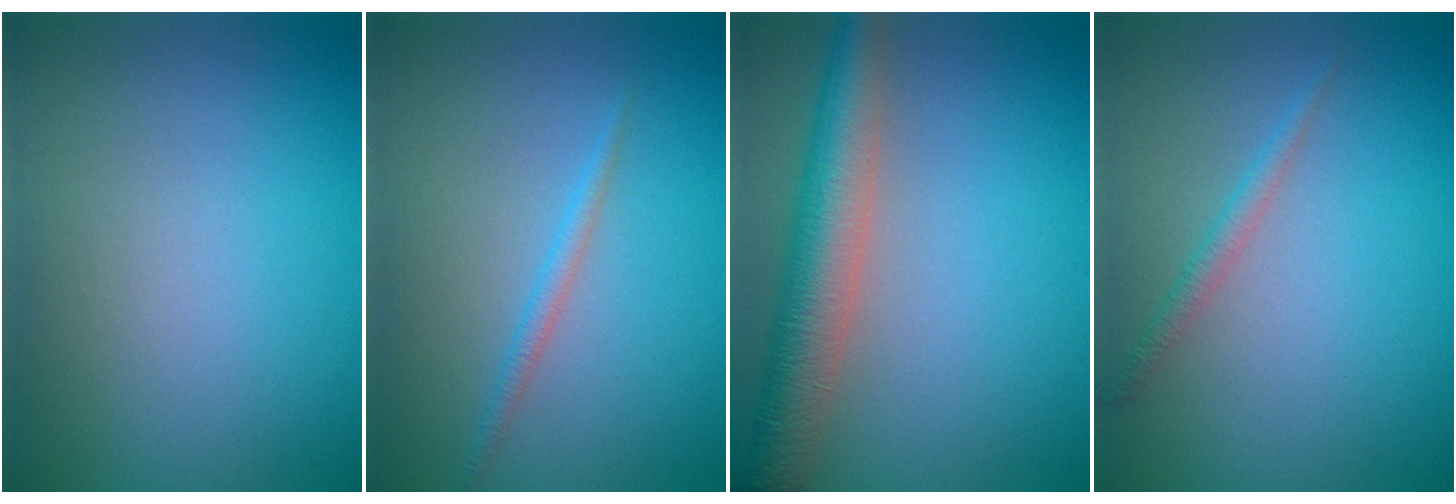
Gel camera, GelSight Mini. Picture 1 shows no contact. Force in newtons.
{"total": 0.9, "press": 0.9, "slide": 0.1}
{"total": 6.4, "press": 6.4, "slide": 0.3}
{"total": 1.3, "press": 1.3, "slide": 0.1}